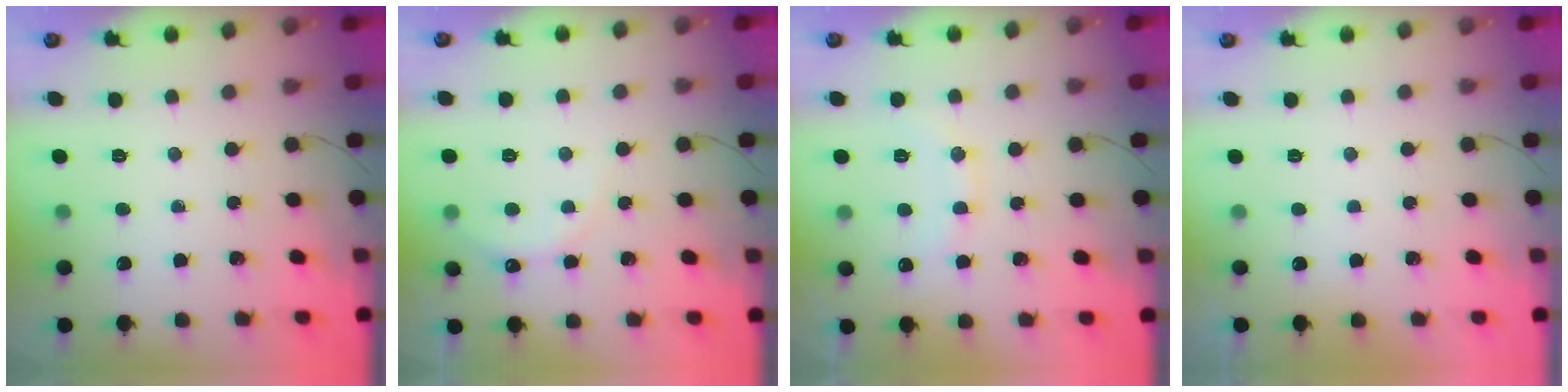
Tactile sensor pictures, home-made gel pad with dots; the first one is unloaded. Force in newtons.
{"total": 6.7, "press": 6.6, "slide": 1.5}
{"total": 9.3, "press": 9.3, "slide": 0.7}
{"total": 2.9, "press": 2.9, "slide": 0.1}